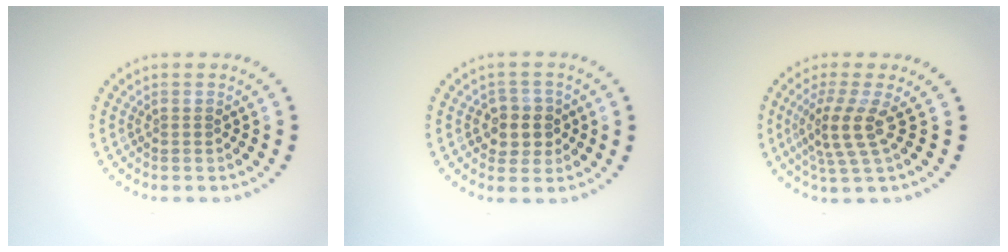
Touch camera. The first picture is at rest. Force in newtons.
{"total": 2.8, "press": 2.6, "slide": 1.0}
{"total": 3.4, "press": 2.6, "slide": 2.2}